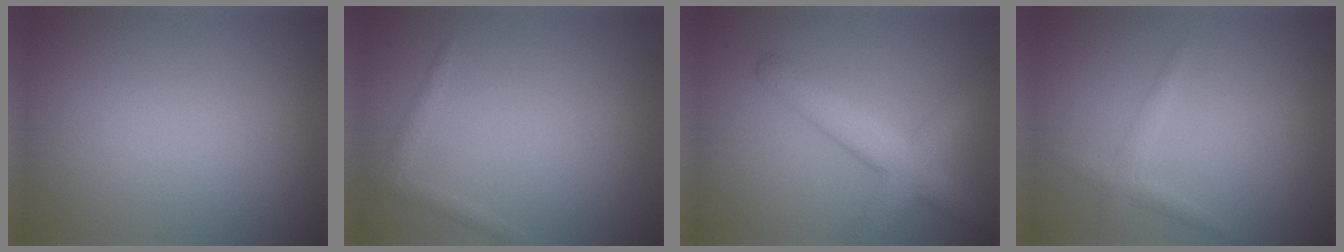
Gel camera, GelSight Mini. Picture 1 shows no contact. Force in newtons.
{"total": 1.1, "press": 1.1, "slide": 0.0}
{"total": 4.7, "press": 4.7, "slide": 0.2}
{"total": 1.5, "press": 1.5, "slide": 0.1}